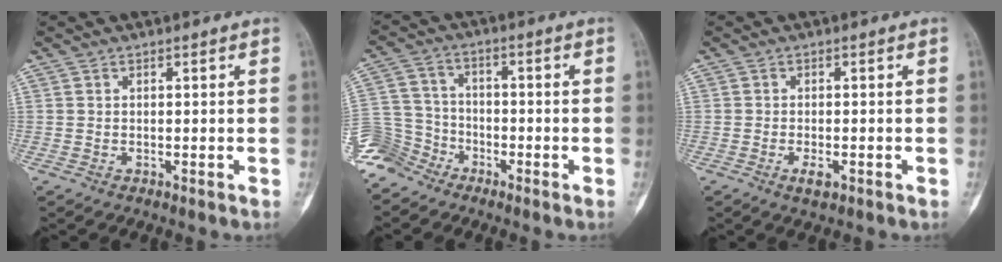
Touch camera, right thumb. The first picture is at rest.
{"total": 8.2, "force": [-6.2, 5.4, 0.7], "torque": [0.000, 0.041, -0.132]}
{"total": 1.4, "force": [-0.7, 0.5, 1.1], "torque": [-0.018, 0.001, -0.011]}